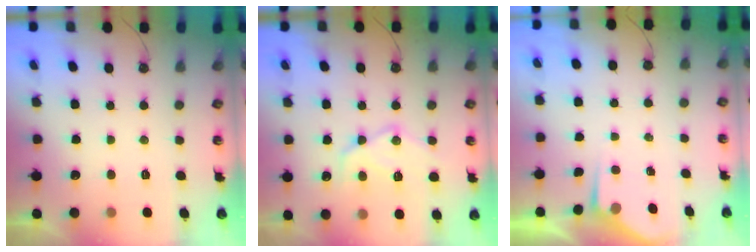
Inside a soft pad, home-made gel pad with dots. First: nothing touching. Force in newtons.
{"total": 14.8, "press": 14.7, "slide": 1.2}
{"total": 2.9, "press": 2.9, "slide": 0.5}